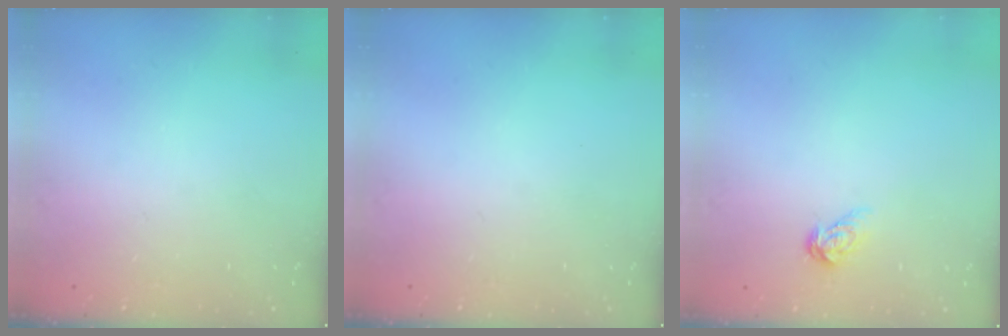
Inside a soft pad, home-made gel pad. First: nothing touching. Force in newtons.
{"total": 0.0}
{"total": 6.6, "press": 6.6, "slide": 0.4}